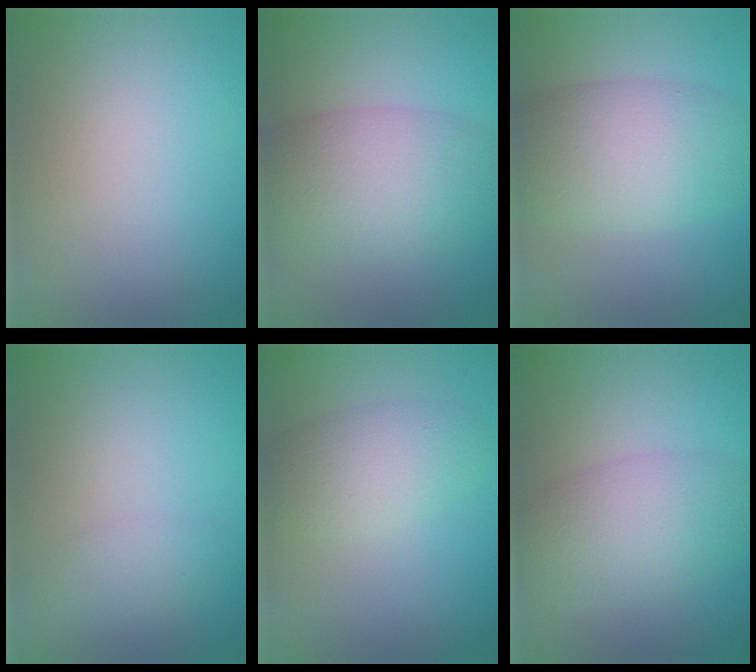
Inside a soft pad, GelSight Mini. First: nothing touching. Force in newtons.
{"total": 7.4, "press": 7.4, "slide": 0.2}
{"total": 7.0, "press": 7.0, "slide": 0.3}
{"total": 1.8, "press": 1.8, "slide": 0.0}
{"total": 3.5, "press": 3.5, "slide": 0.2}
{"total": 5.6, "press": 5.5, "slide": 0.4}